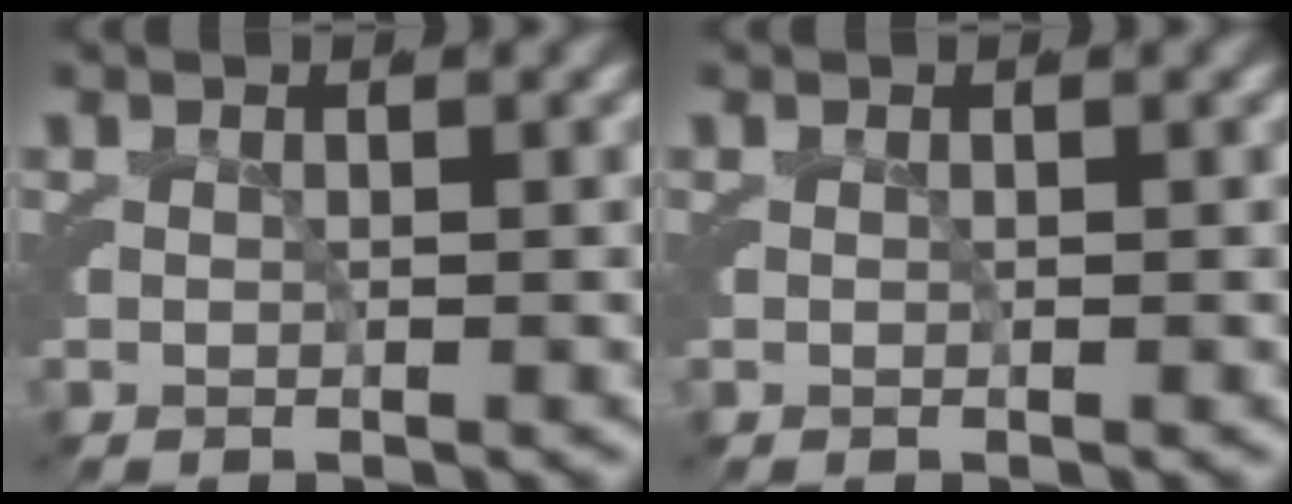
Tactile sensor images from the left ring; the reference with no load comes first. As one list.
[{"total": 0.0}]